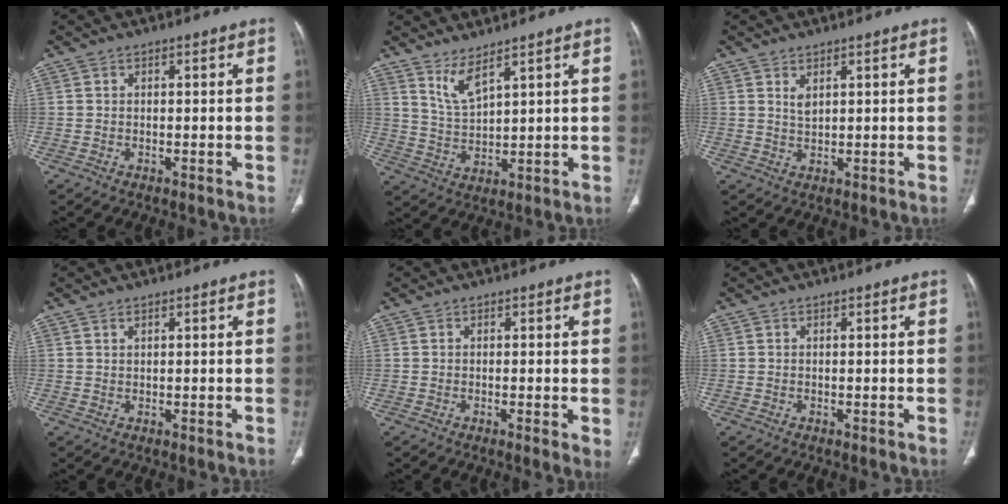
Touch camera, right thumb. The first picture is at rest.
{"total": 5.2, "force": [3.9, 1.1, 3.3], "torque": [-0.067, -0.038, 0.087]}
{"total": 2.0, "force": [1.1, 0.9, 1.3], "torque": [-0.021, -0.009, 0.027]}
{"total": 0.7, "force": [0.6, 0.3, 0.3], "torque": [-0.005, -0.003, 0.010]}
{"total": 2.2, "force": [-0.1, 0.4, 2.2], "torque": [-0.037, -0.008, -0.006]}
{"total": 0.0}